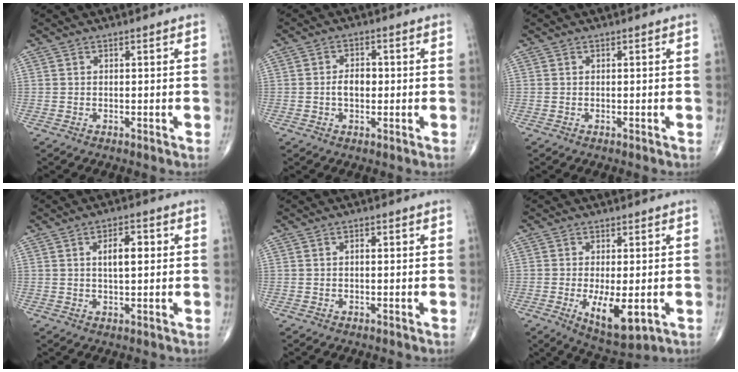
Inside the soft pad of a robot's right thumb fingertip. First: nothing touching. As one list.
[{"total": 3.8, "force": [-0.3, 2.5, 2.9], "torque": [-0.044, 0.009, -0.009]}, {"total": 0.0}, {"total": 5.3, "force": [1.0, 2.2, 4.7], "torque": [-0.068, 0.002, 0.015]}, {"total": 1.2, "force": [0.2, 0.5, 1.1], "torque": [-0.018, 0.005, 0.001]}, {"total": 9.0, "force": [-2.1, 3.6, 8.0], "torque": [-0.128, -0.019, -0.024]}]